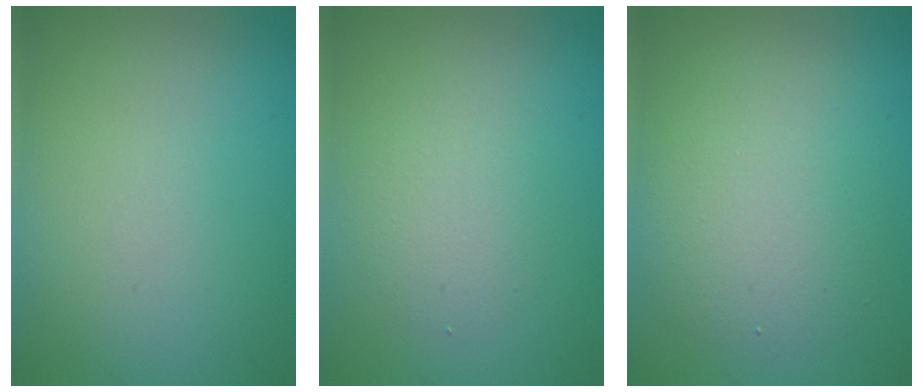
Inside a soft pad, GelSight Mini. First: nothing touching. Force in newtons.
{"total": 2.4, "press": 2.4, "slide": 0.1}
{"total": 5.1, "press": 5.1, "slide": 0.5}